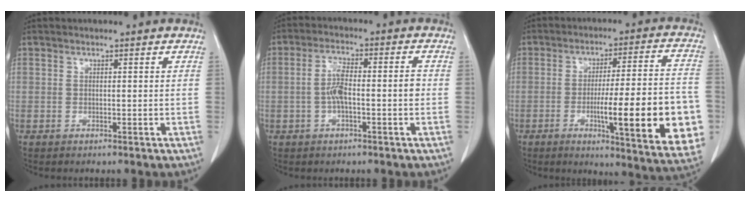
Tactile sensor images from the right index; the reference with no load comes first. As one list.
[{"total": 6.0, "force": [-0.9, 1.3, 5.8], "torque": [-0.114, 0.015, -0.017]}, {"total": 20.7, "force": [-5.1, 2.1, 20.0], "torque": [-0.213, 0.001, -0.061]}]